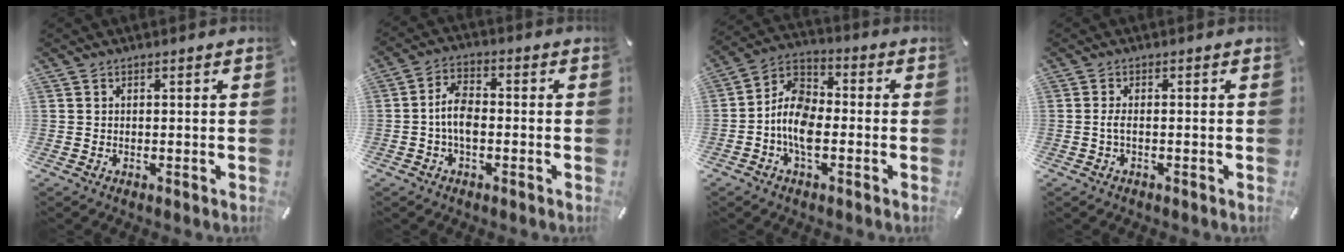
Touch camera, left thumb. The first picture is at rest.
{"total": 6.6, "force": [-1.5, 3.6, 5.3], "torque": [-0.111, 0.009, -0.030]}
{"total": 9.6, "force": [-3.4, 5.8, 6.8], "torque": [-0.152, 0.012, -0.065]}
{"total": 2.3, "force": [-0.6, 0.7, 2.1], "torque": [-0.053, -0.003, -0.016]}